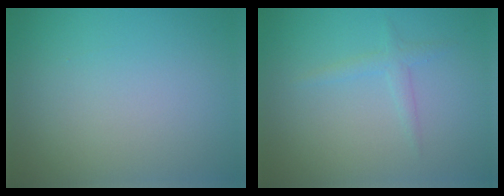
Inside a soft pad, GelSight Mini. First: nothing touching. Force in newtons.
{"total": 1.3, "press": 1.3, "slide": 0.1}